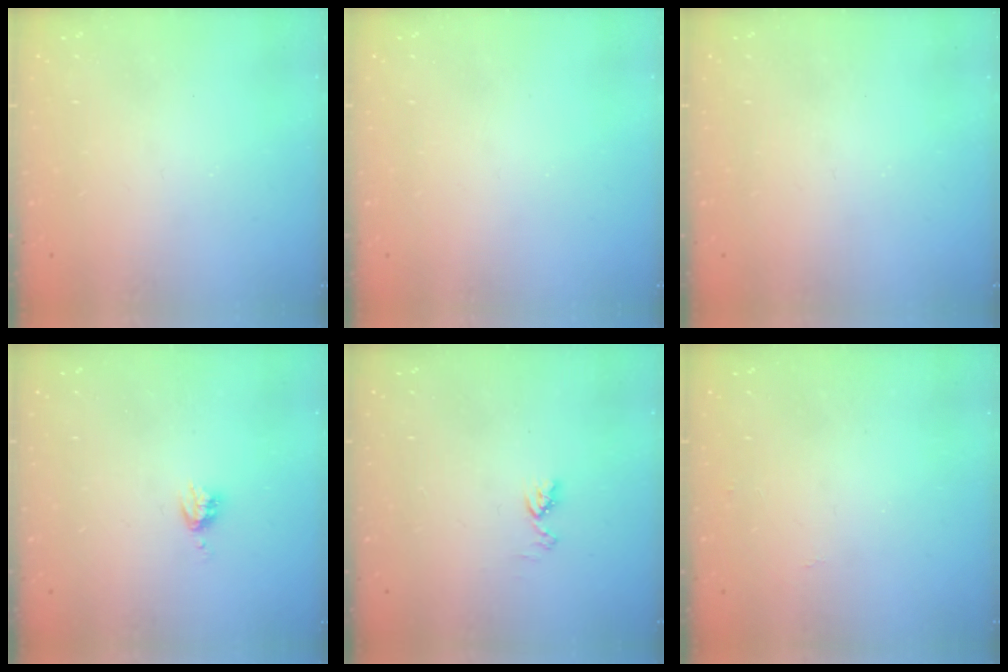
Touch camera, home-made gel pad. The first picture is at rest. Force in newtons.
{"total": 0.0}
{"total": 0.0}
{"total": 3.3, "press": 3.3, "slide": 0.5}
{"total": 4.7, "press": 4.6, "slide": 0.6}
{"total": 3.7, "press": 3.6, "slide": 0.5}